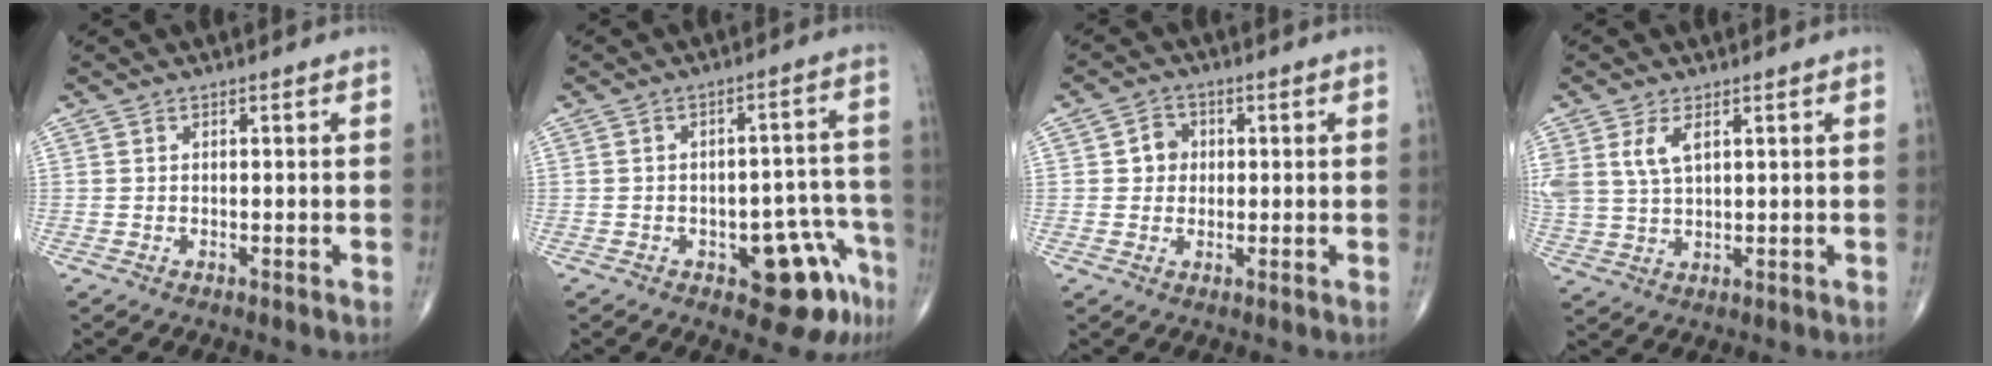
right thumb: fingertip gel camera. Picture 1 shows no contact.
{"total": 10.6, "force": [-5.5, 4.8, 7.7], "torque": [-0.053, 0.045, -0.060]}
{"total": 3.7, "force": [0.5, 3.4, 1.5], "torque": [-0.003, 0.005, 0.001]}
{"total": 6.3, "force": [2.6, 3.1, 4.8], "torque": [-0.106, -0.003, 0.061]}